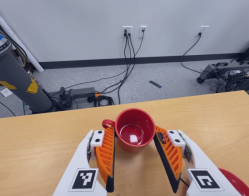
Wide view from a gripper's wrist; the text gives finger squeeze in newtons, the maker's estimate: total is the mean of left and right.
{"total": 1.2, "left": 0.8, "right": 1.6}